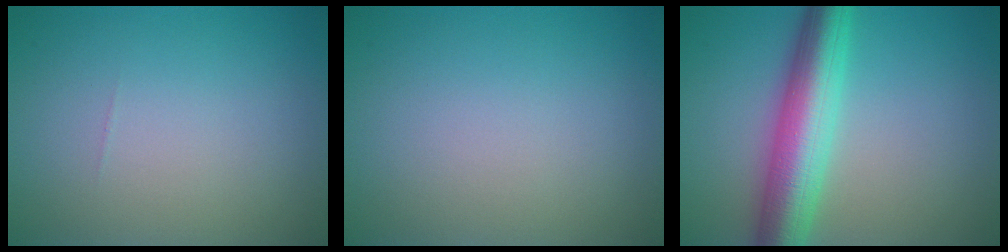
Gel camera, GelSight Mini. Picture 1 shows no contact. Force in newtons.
{"total": 0.0}
{"total": 7.7, "press": 7.6, "slide": 0.3}